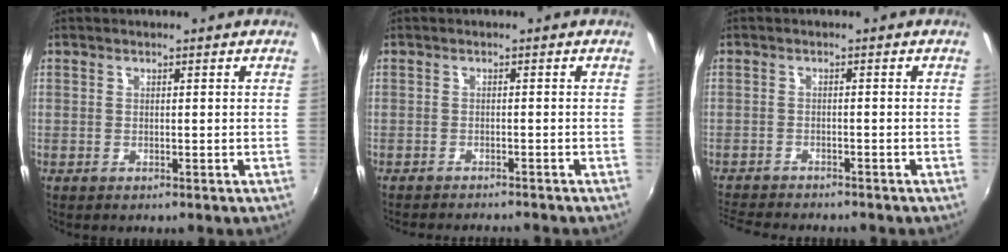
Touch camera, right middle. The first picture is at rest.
{"total": 5.3, "force": [-5.0, 0.3, 1.9], "torque": [-0.045, -0.015, -0.073]}
{"total": 7.6, "force": [-7.0, 1.2, 2.5], "torque": [-0.072, -0.018, -0.118]}